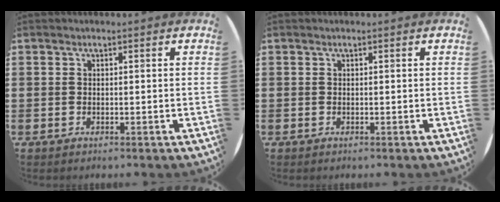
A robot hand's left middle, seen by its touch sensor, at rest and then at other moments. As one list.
[{"total": 0.0}]